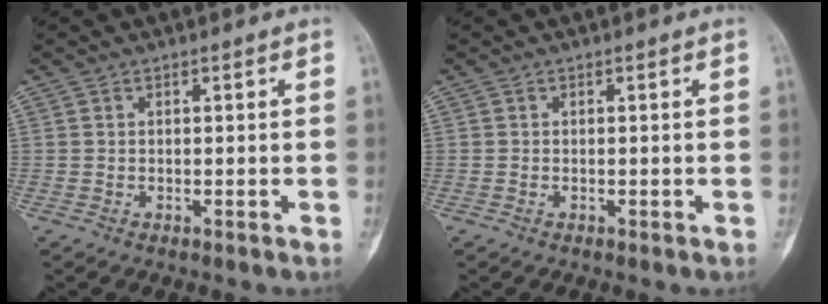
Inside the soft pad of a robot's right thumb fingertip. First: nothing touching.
{"total": 0.0}